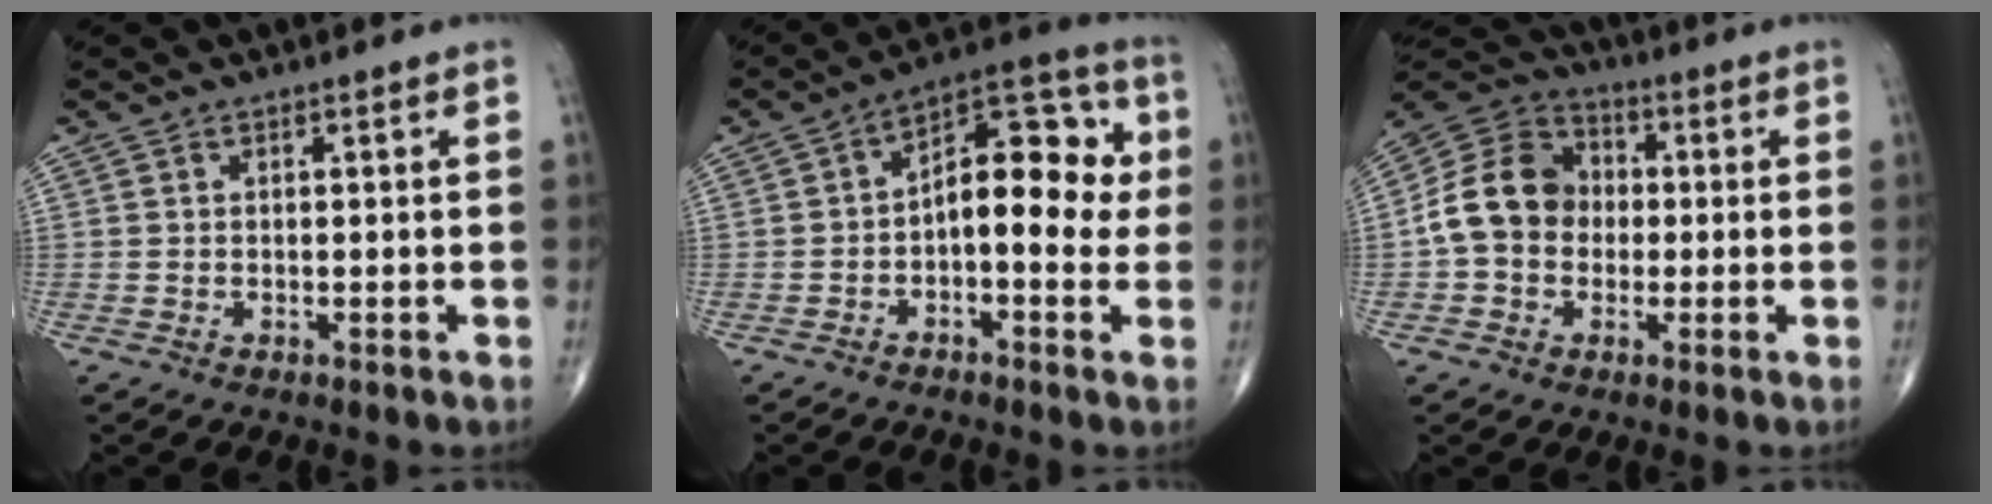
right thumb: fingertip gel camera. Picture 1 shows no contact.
{"total": 14.1, "force": [0.0, 7.2, 12.1], "torque": [-0.138, 0.040, -0.012]}
{"total": 12.3, "force": [-0.5, 10.1, 7.0], "torque": [-0.115, 0.037, -0.021]}